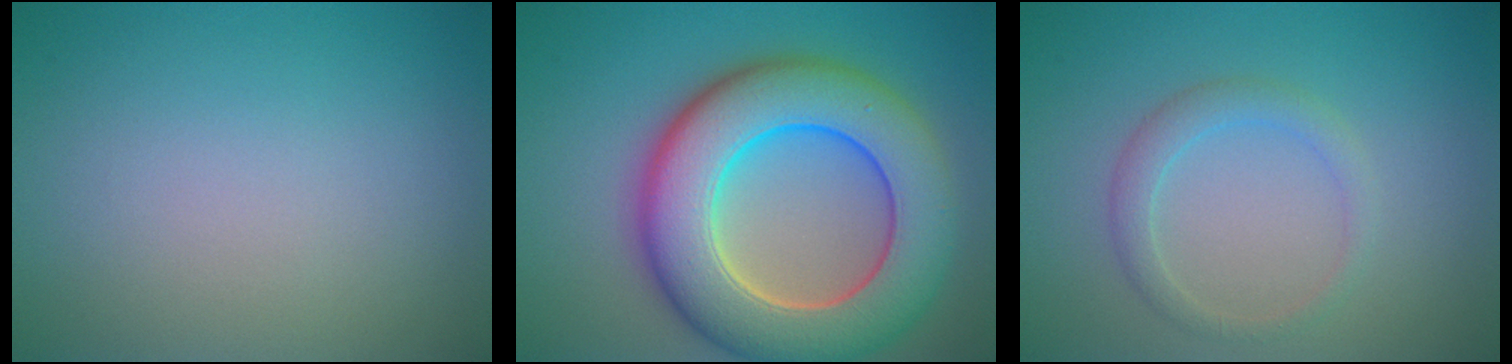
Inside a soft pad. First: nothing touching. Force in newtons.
{"total": 11.8, "press": 11.8, "slide": 0.8}
{"total": 2.0, "press": 2.0, "slide": 0.1}